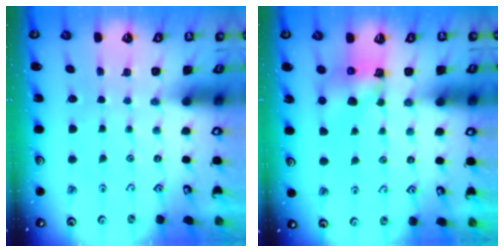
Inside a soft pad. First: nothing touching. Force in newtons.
{"total": 6.0, "press": 6.0, "slide": 0.7}